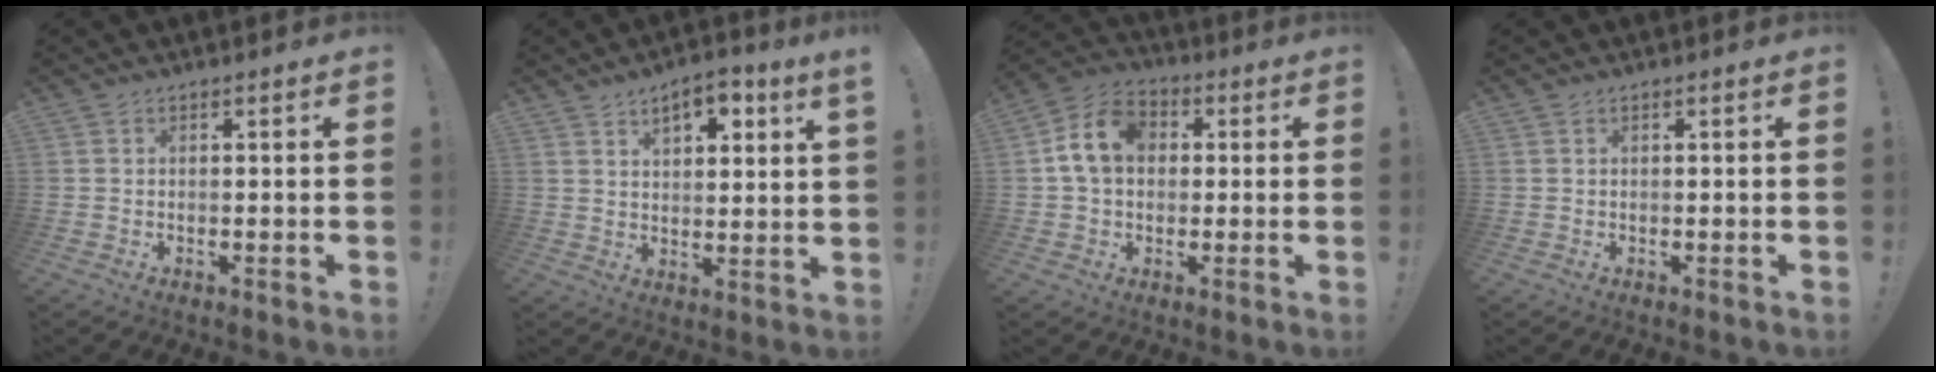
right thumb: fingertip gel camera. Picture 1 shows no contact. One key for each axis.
{"total": 7.0, "fx": 4.3, "fy": 1.9, "fz": 5.2, "tx": -0.075, "ty": -0.016, "tz": 0.071}
{"total": 12.7, "fx": 2.3, "fy": 9.5, "fz": 8.1, "tx": -0.130, "ty": 0.013, "tz": 0.049}
{"total": 0.0}